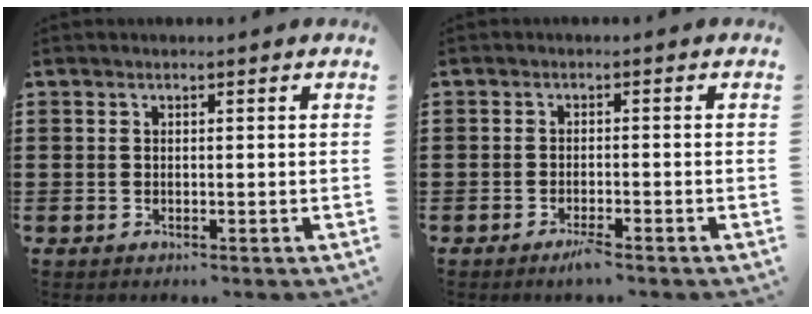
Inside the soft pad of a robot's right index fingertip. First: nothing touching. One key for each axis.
{"total": 1.9, "fx": -1.4, "fy": 0.1, "fz": 1.3, "tx": -0.022, "ty": -0.003, "tz": -0.025}